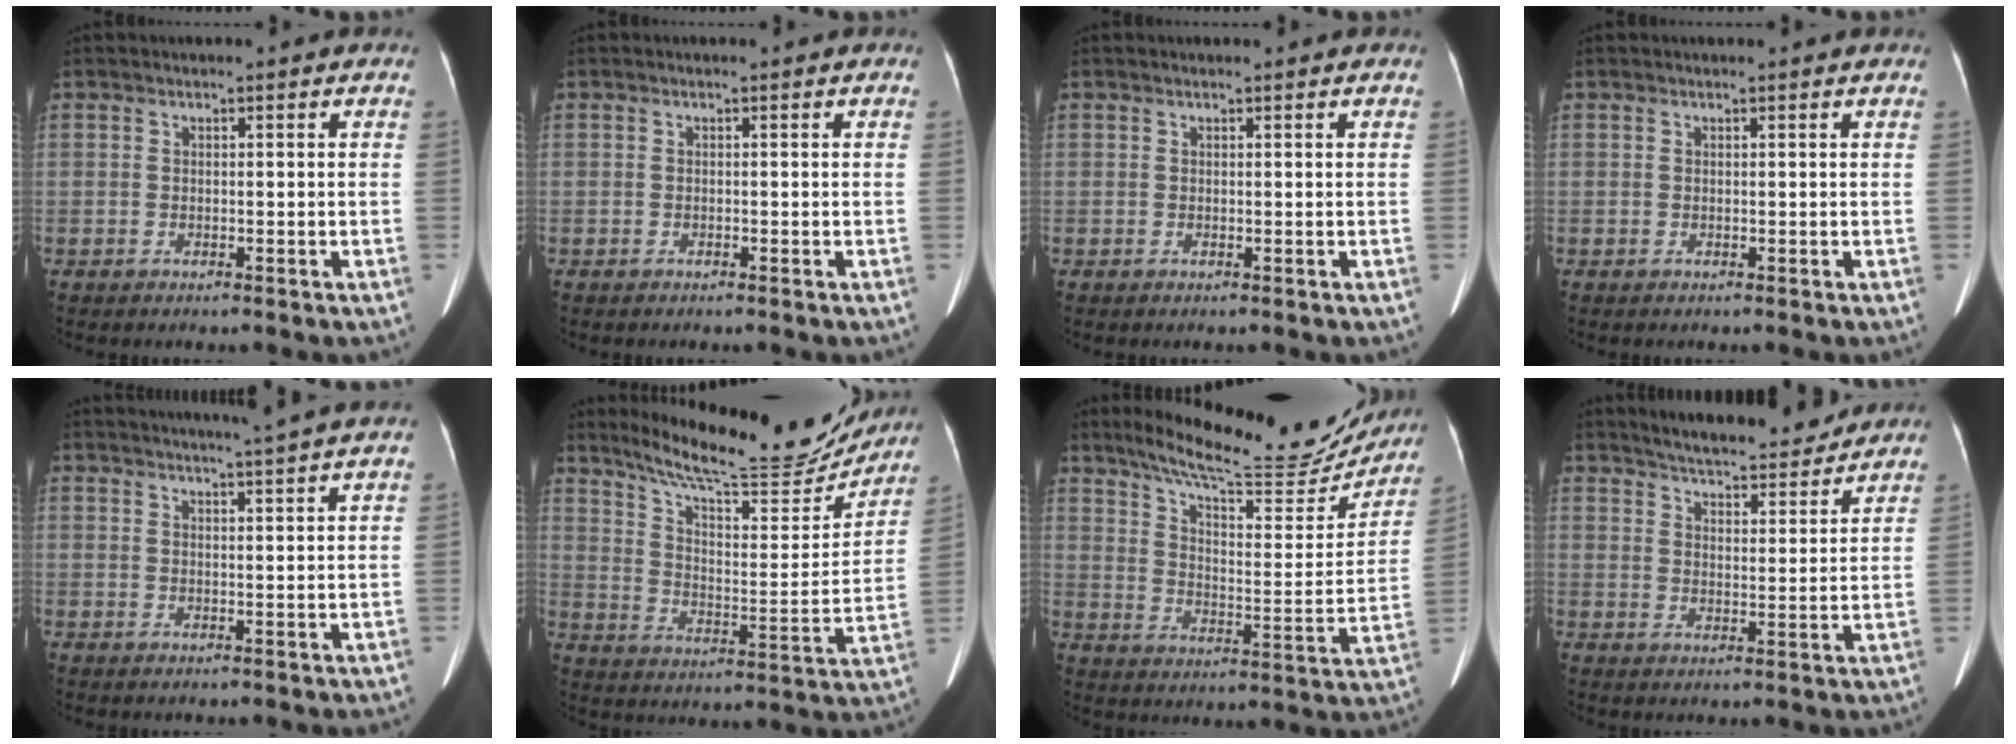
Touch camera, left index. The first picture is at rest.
{"total": 0.0}
{"total": 0.0}
{"total": 0.6, "force": [0.6, 0.0, 0.1], "torque": [-0.004, 0.001, 0.004]}
{"total": 6.7, "force": [5.9, -1.6, 2.7], "torque": [-0.037, 0.002, 0.073]}
{"total": 20.4, "force": [18.5, 3.0, 7.9], "torque": [-0.125, -0.021, 0.267]}
{"total": 21.3, "force": [19.1, 3.6, 8.9], "torque": [-0.131, -0.020, 0.262]}
{"total": 13.0, "force": [12.0, 2.1, 4.5], "torque": [-0.062, 0.000, 0.168]}